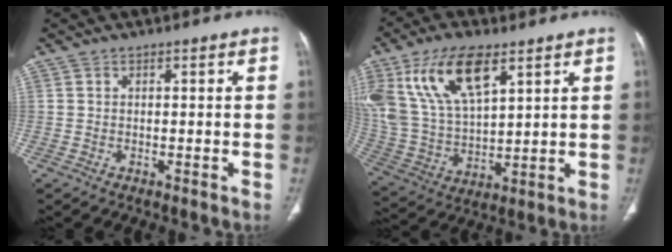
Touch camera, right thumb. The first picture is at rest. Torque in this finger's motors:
{"motor_torque": [-0.28, 1.27, 1.85, 0.92, 0.24]}